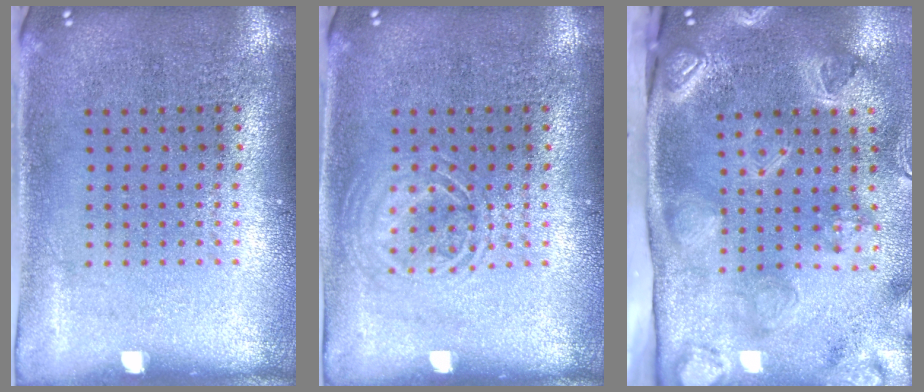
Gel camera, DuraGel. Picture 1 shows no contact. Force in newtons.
{"total": 1.8, "press": 1.8, "slide": 0.3}
{"total": 4.2, "press": 3.0, "slide": 2.9}